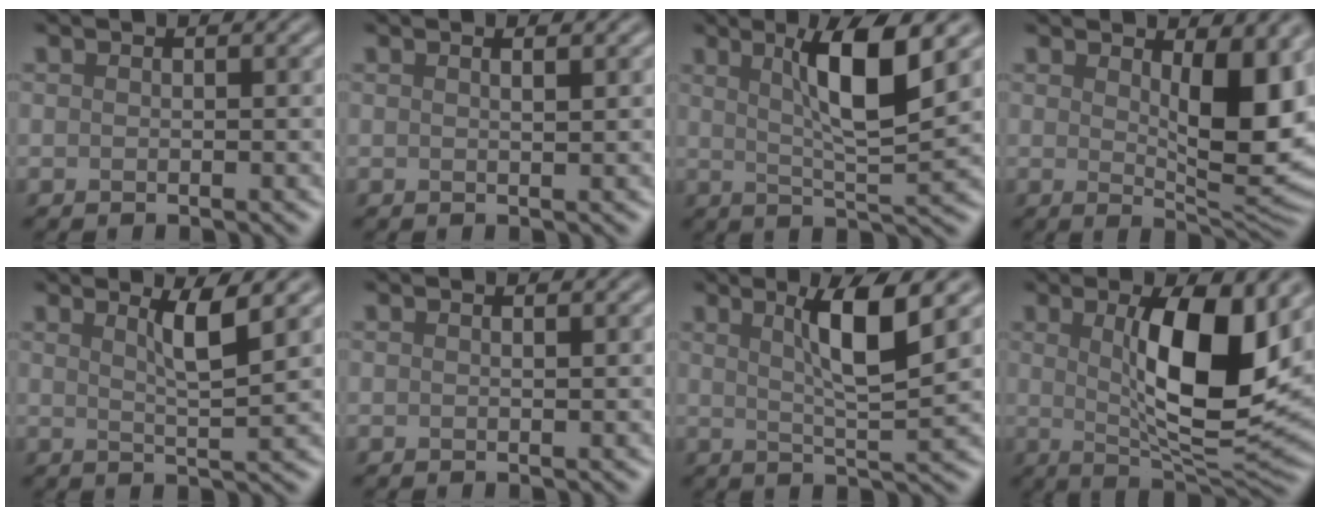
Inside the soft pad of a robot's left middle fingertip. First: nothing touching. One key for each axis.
{"total": 1.1, "fx": 0.6, "fy": 0.3, "fz": 0.9, "tx": -0.009, "ty": 0.002, "tz": 0.006}
{"total": 6.9, "fx": 2.4, "fy": 1.2, "fz": 6.3, "tx": -0.100, "ty": 0.000, "tz": 0.042}
{"total": 7.3, "fx": 1.9, "fy": 2.7, "fz": 6.5, "tx": -0.094, "ty": -0.013, "tz": 0.035}
{"total": 3.5, "fx": 1.7, "fy": 0.6, "fz": 3.0, "tx": -0.042, "ty": -0.001, "tz": 0.029}
{"total": 0.5, "fx": 0.3, "fy": 0.1, "fz": 0.4, "tx": -0.004, "ty": 0.002, "tz": 0.004}
{"total": 5.7, "fx": 2.2, "fy": 0.9, "fz": 5.2, "tx": -0.085, "ty": -0.003, "tz": 0.039}
{"total": 10.4, "fx": 2.0, "fy": 3.0, "fz": 9.8, "tx": -0.156, "ty": -0.012, "tz": 0.041}